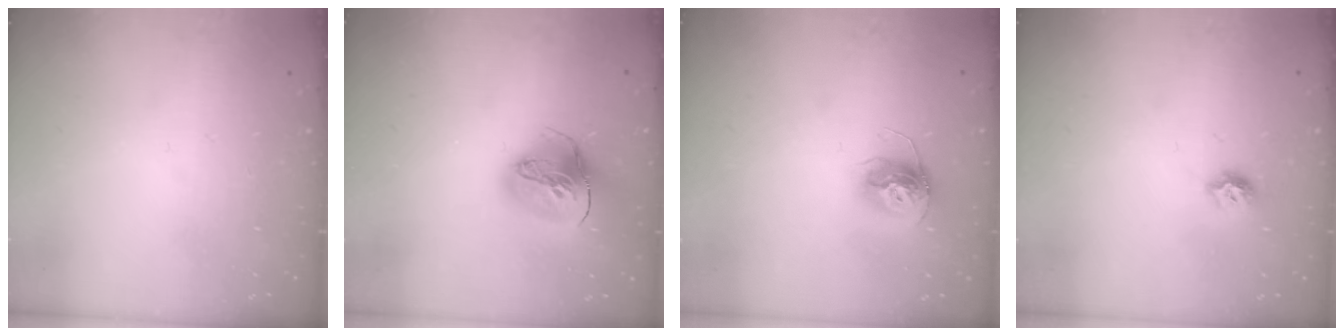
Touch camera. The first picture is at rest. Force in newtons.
{"total": 16.2, "press": 16.1, "slide": 1.6}
{"total": 11.9, "press": 11.9, "slide": 1.0}
{"total": 6.4, "press": 6.4, "slide": 0.8}